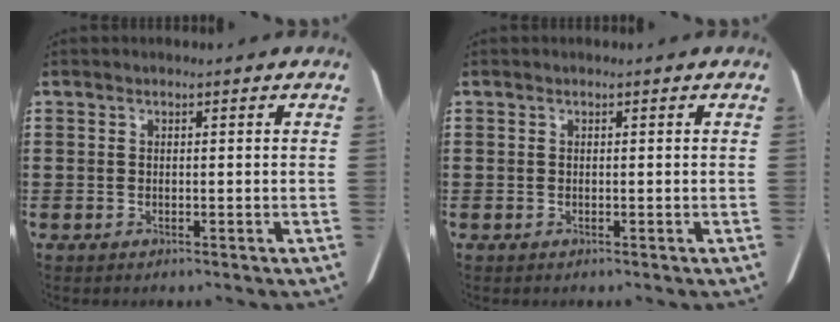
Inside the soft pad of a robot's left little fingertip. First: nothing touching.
{"total": 0.0}